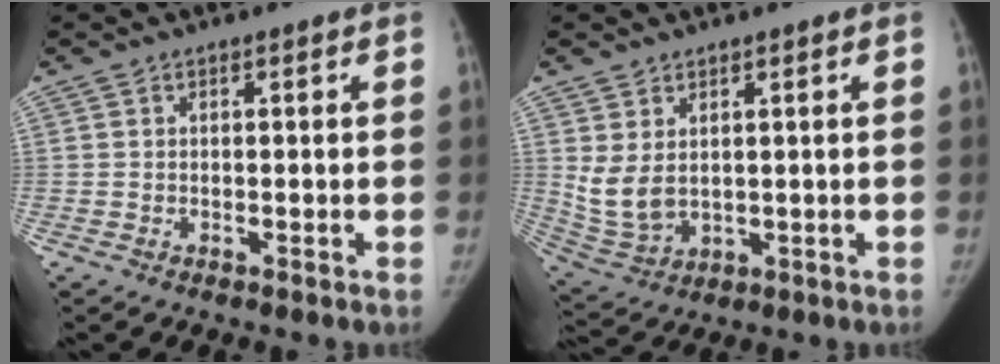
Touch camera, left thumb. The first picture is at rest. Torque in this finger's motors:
{"motor_torque": [0.07, 0.09, 0.56, -0.56, 0.08]}